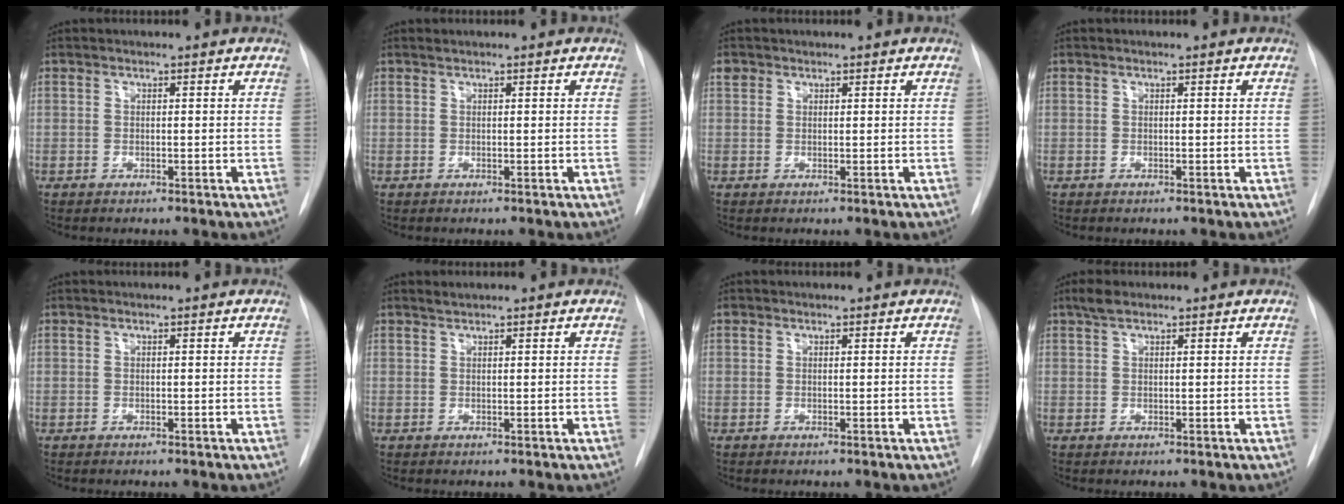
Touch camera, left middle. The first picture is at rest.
{"total": 0.0}
{"total": 1.3, "force": [0.8, 1.0, 0.2], "torque": [0.003, 0.009, 0.011]}
{"total": 0.0}
{"total": 0.0}
{"total": 0.7, "force": [0.7, 0.0, 0.1], "torque": [-0.004, 0.003, 0.014]}
{"total": 0.0}
{"total": 1.9, "force": [1.4, 0.7, 1.1], "torque": [-0.022, 0.012, 0.027]}